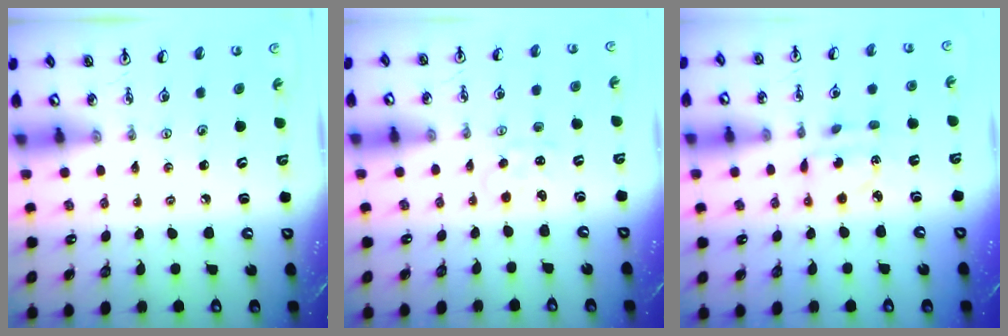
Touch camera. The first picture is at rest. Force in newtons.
{"total": 0.0}
{"total": 3.5, "press": 3.5, "slide": 0.4}